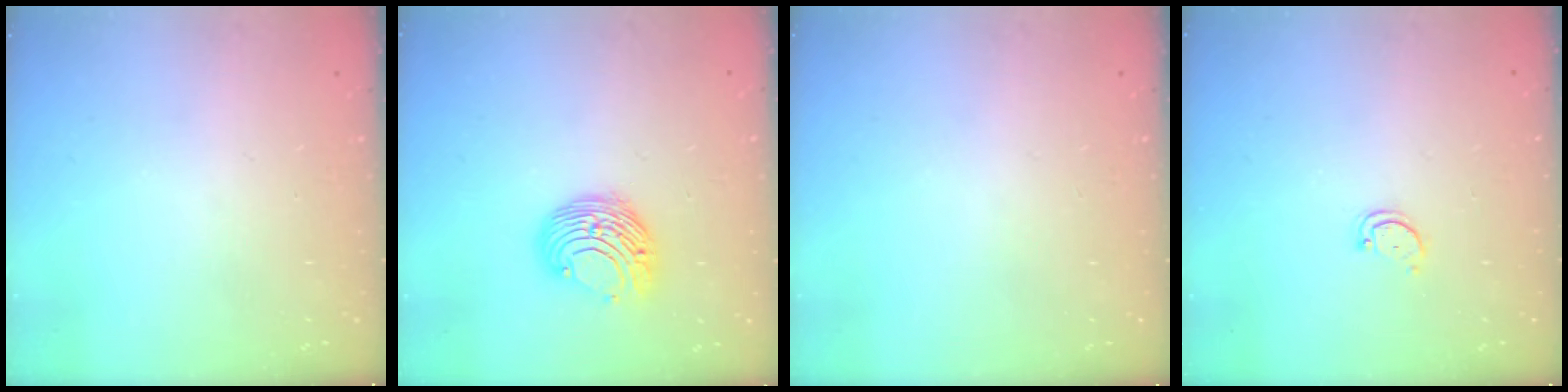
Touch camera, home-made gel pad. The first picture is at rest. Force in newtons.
{"total": 10.7, "press": 10.7, "slide": 0.5}
{"total": 0.0}
{"total": 2.9, "press": 2.9, "slide": 0.4}